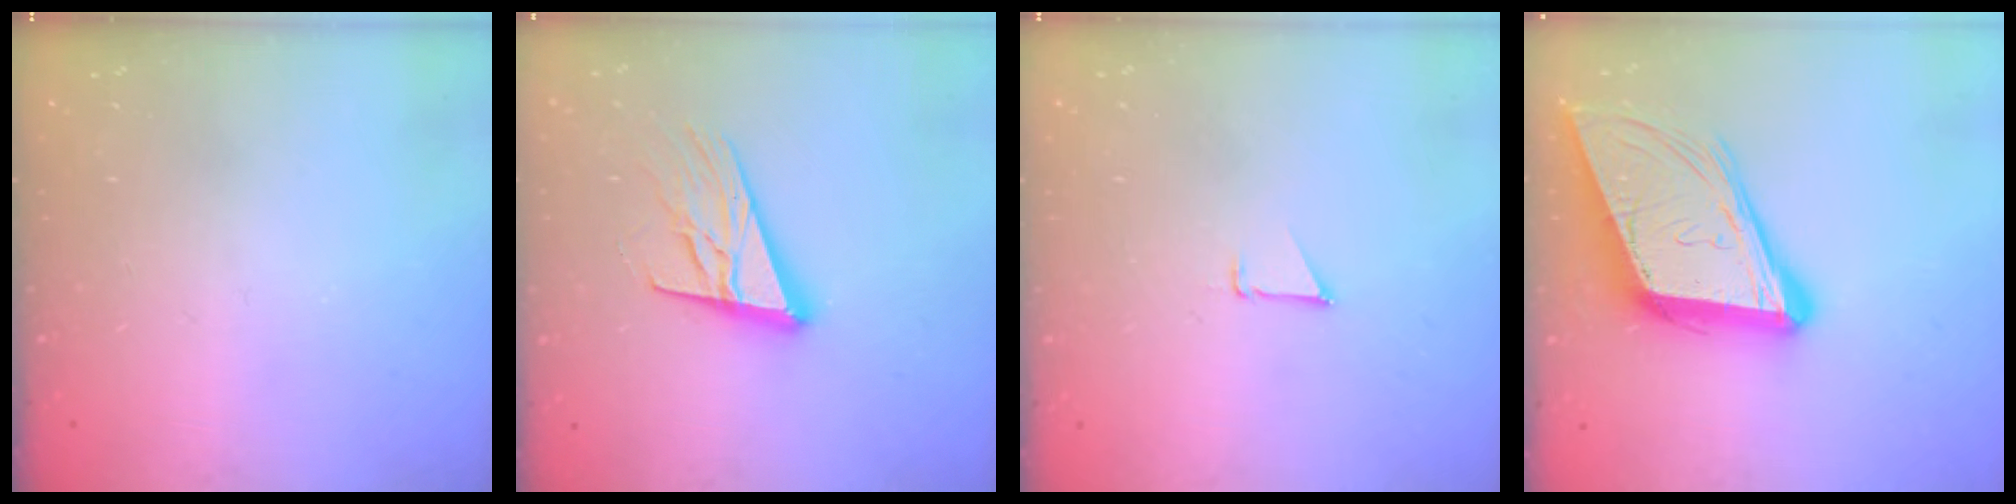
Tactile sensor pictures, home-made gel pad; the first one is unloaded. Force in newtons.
{"total": 17.0, "press": 16.5, "slide": 4.2}
{"total": 0.9, "press": 0.9, "slide": 0.1}
{"total": 15.8, "press": 15.2, "slide": 4.2}